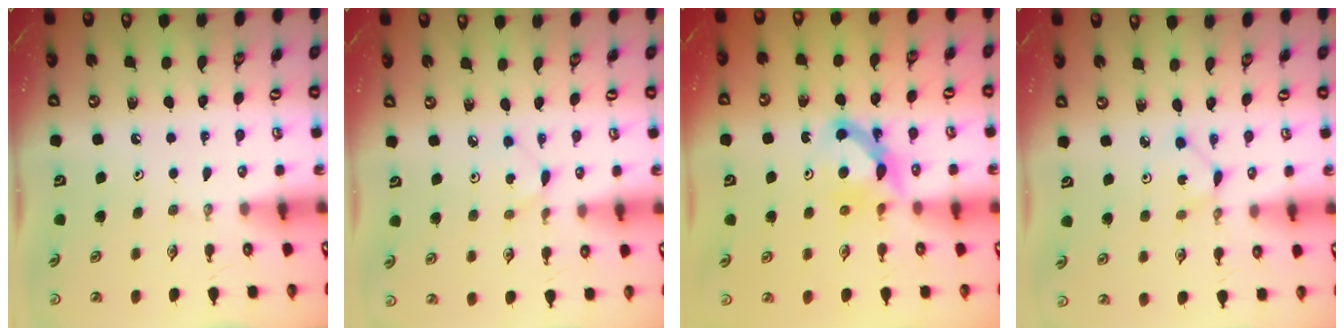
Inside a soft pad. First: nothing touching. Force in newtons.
{"total": 2.8, "press": 2.8, "slide": 0.4}
{"total": 7.4, "press": 7.4, "slide": 0.5}
{"total": 1.7, "press": 1.7, "slide": 0.1}